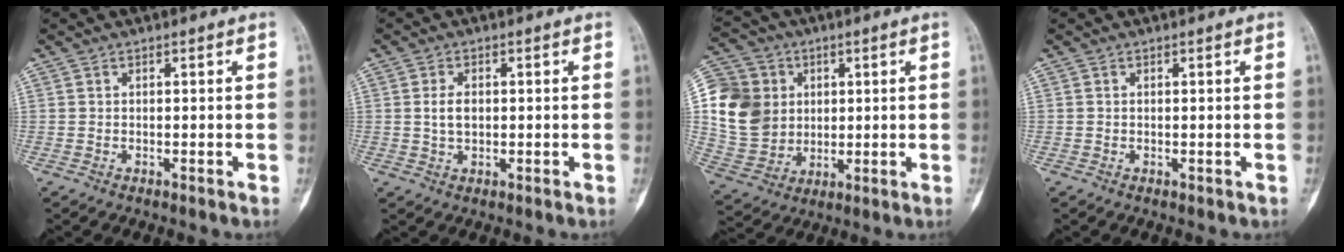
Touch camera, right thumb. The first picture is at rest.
{"total": 3.4, "force": [0.3, 2.1, 2.6], "torque": [-0.047, 0.001, 0.008]}
{"total": 16.1, "force": [2.7, 13.8, 7.7], "torque": [-0.140, 0.002, 0.060]}
{"total": 0.0}